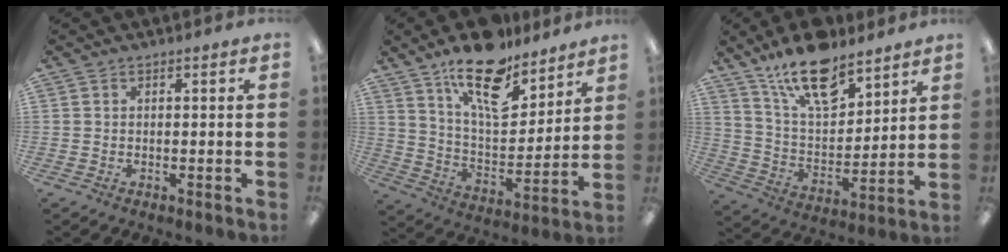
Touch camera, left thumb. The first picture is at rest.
{"total": 17.9, "force": [12.7, 7.6, 10.0], "torque": [-0.164, -0.075, 0.220]}
{"total": 17.2, "force": [12.3, 7.4, 9.5], "torque": [-0.161, -0.066, 0.215]}